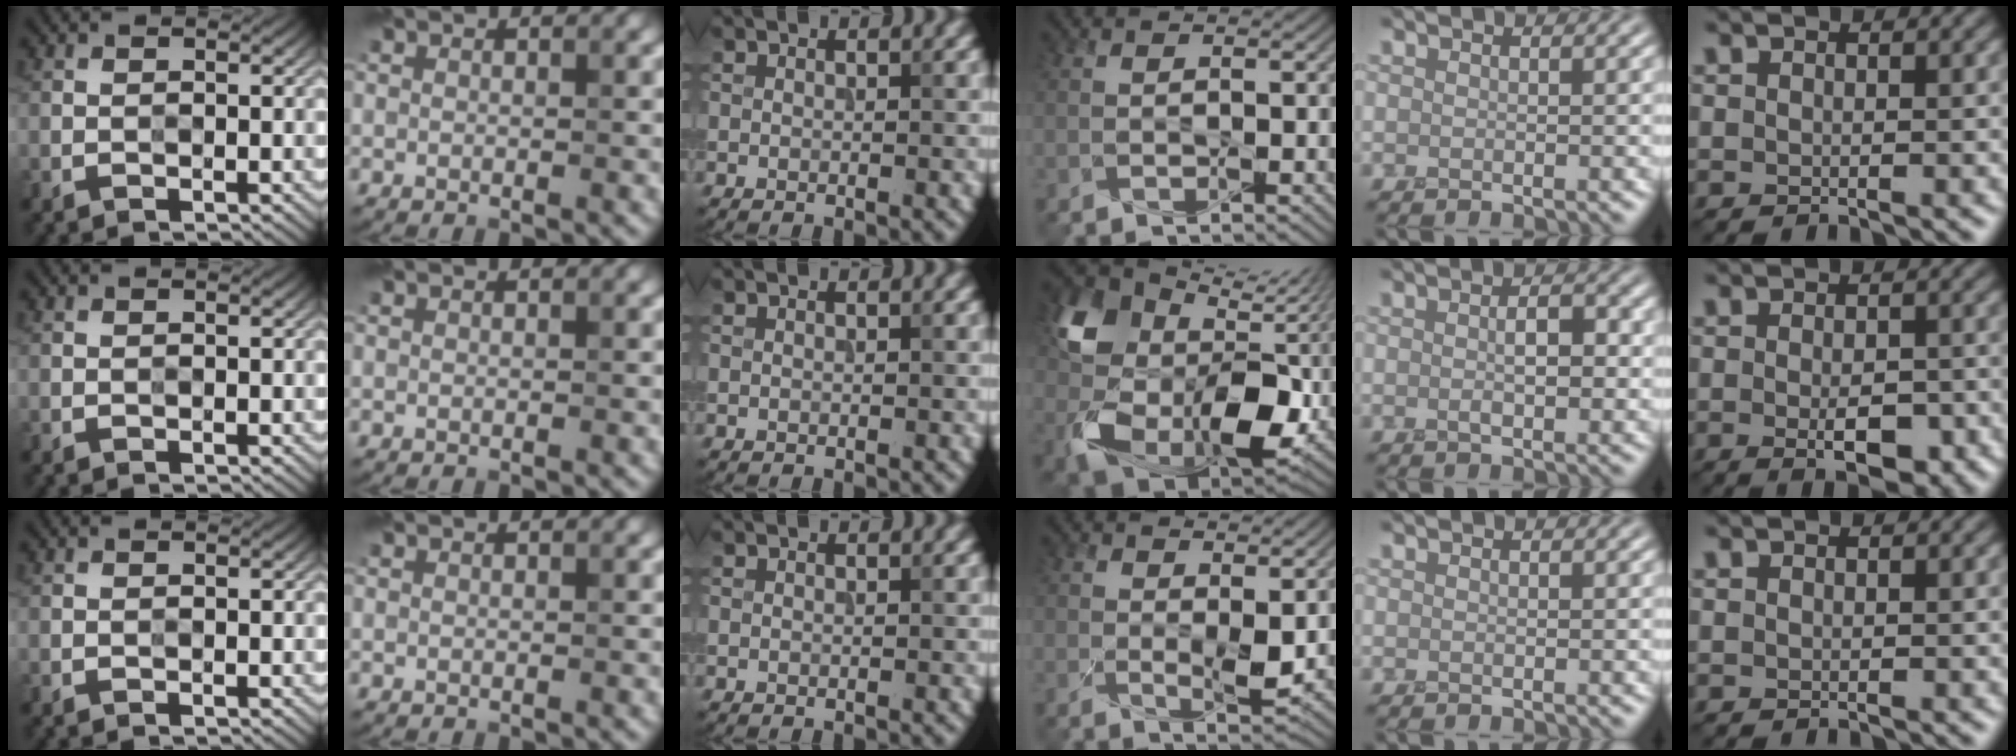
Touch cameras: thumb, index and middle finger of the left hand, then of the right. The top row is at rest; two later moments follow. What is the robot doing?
{"motion": "squeeze", "object": "stress ball aka squeeze ball"}